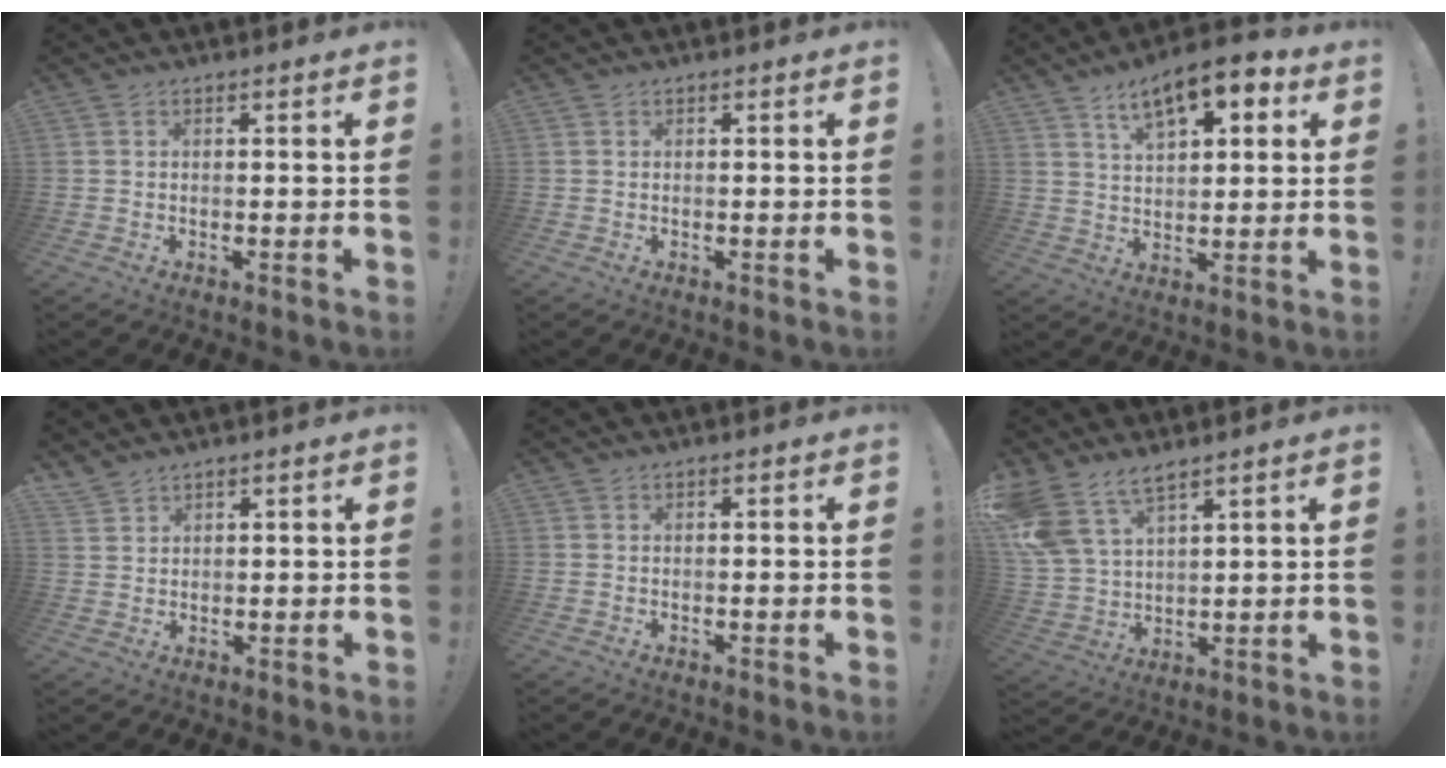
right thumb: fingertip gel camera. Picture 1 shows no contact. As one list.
[{"total": 0.0}, {"total": 11.9, "force": [6.7, 5.4, 8.2], "torque": [-0.130, -0.027, 0.116]}, {"total": 3.9, "force": [3.2, 2.0, 0.6], "torque": [-0.010, -0.022, 0.062]}, {"total": 0.0}, {"total": 10.6, "force": [8.0, 4.6, 5.2], "torque": [-0.114, -0.042, 0.157]}]